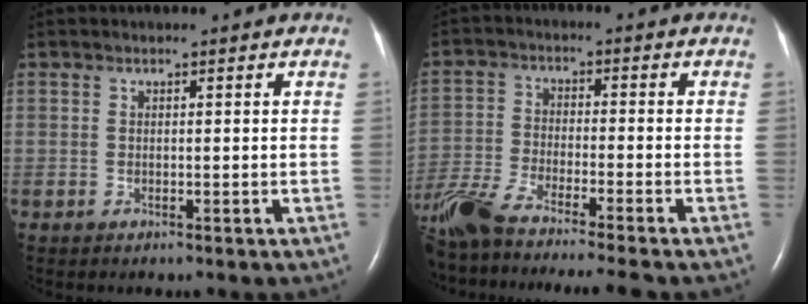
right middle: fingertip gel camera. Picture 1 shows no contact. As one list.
[{"total": 16.3, "force": [-14.0, 0.2, 8.5], "torque": [-0.181, -0.035, -0.245]}]